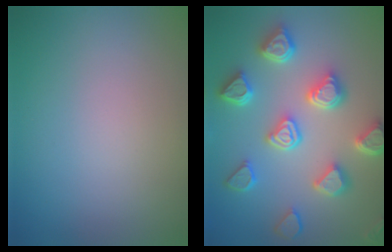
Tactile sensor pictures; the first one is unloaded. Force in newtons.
{"total": 6.9, "press": 5.7, "slide": 3.9}